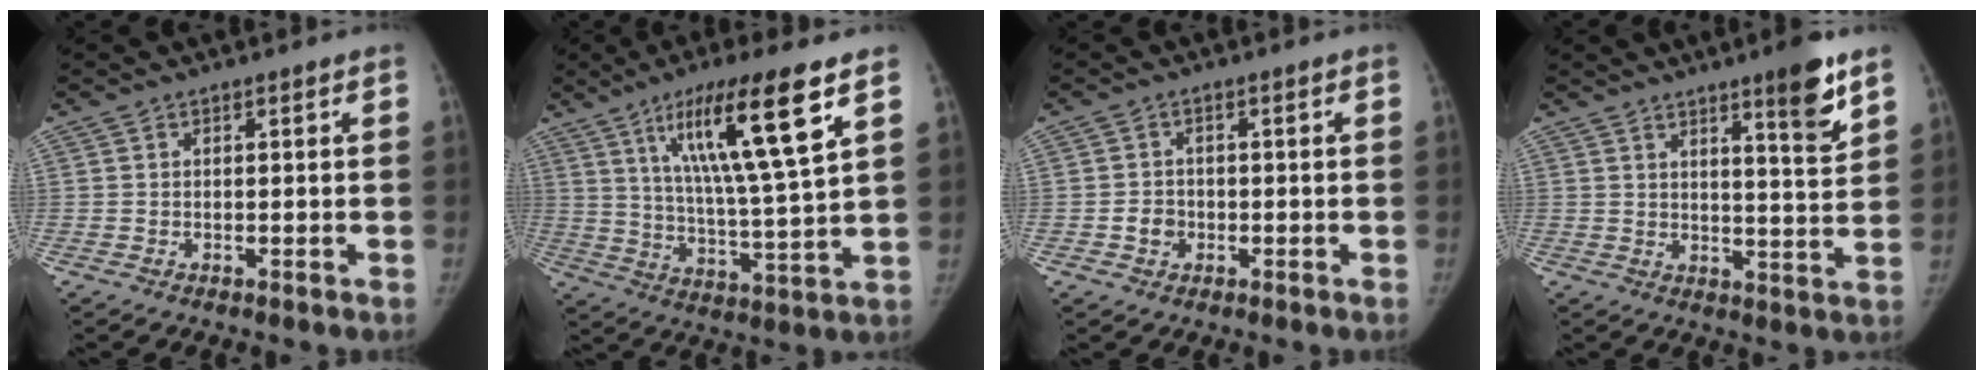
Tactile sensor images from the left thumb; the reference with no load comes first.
{"total": 17.8, "force": [8.6, 1.9, 15.5], "torque": [-0.262, -0.039, 0.150]}
{"total": 2.8, "force": [-0.8, 2.5, 1.0], "torque": [-0.005, 0.008, -0.014]}
{"total": 8.7, "force": [5.6, 0.9, 6.7], "torque": [-0.083, -0.040, 0.078]}